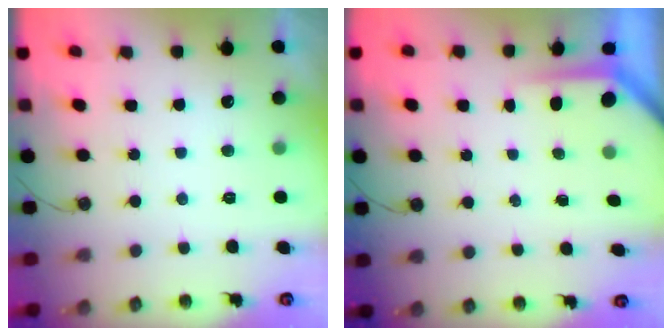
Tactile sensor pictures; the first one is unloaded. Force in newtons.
{"total": 3.8, "press": 3.8, "slide": 0.3}